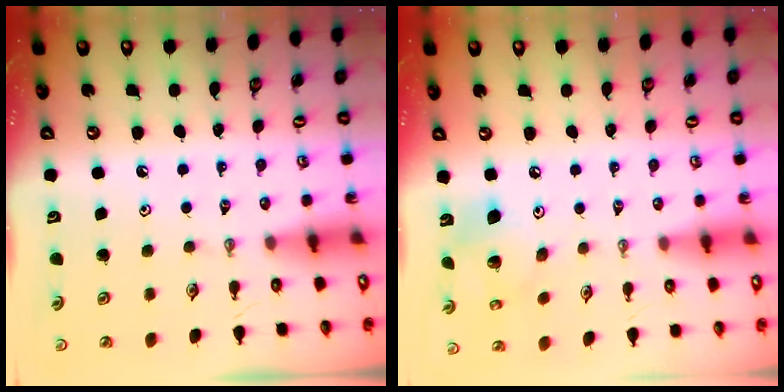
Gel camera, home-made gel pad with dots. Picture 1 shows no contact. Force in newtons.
{"total": 12.2, "press": 12.1, "slide": 2.0}